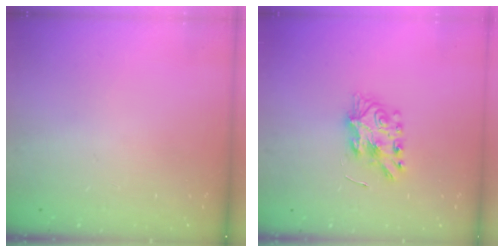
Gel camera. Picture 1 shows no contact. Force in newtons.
{"total": 7.7, "press": 7.7, "slide": 0.6}